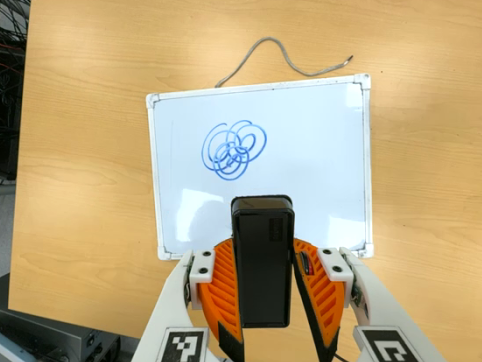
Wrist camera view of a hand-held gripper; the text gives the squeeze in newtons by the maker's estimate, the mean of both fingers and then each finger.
{"total": 5.8, "left": 5.3, "right": 6.4}